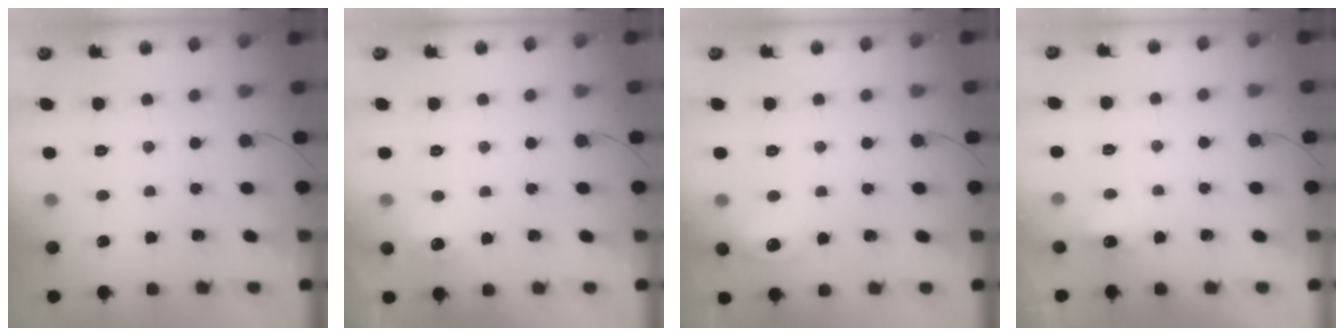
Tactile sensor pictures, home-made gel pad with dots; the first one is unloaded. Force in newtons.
{"total": 5.8, "press": 5.5, "slide": 1.7}
{"total": 8.5, "press": 8.4, "slide": 1.4}
{"total": 4.7, "press": 4.4, "slide": 1.6}